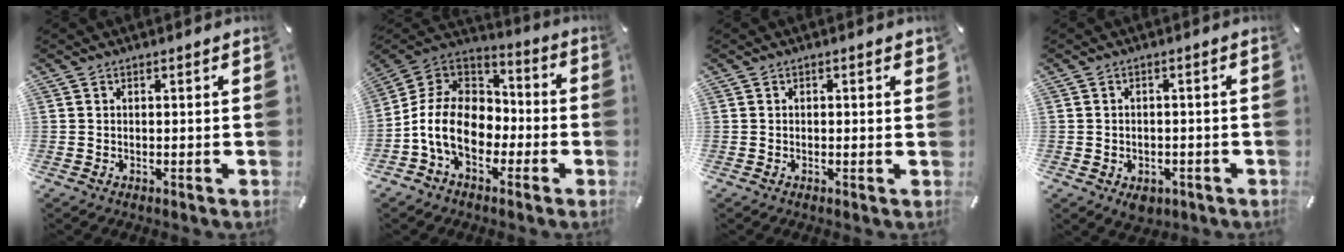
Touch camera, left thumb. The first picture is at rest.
{"total": 14.6, "force": [-5.3, 10.7, 8.4], "torque": [-0.194, 0.030, -0.100]}
{"total": 0.7, "force": [0.1, 0.4, 0.6], "torque": [-0.011, 0.004, 0.001]}
{"total": 3.7, "force": [-1.6, 2.8, 1.7], "torque": [-0.019, 0.006, -0.029]}